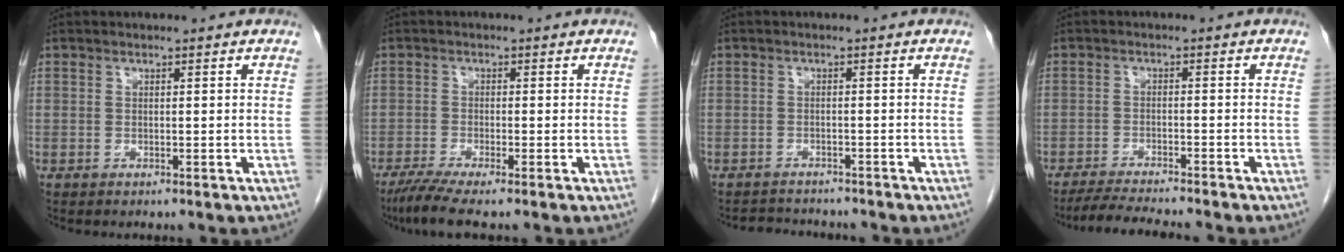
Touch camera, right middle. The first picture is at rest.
{"total": 4.8, "force": [-3.7, -0.2, 3.1], "torque": [-0.062, -0.015, -0.070]}
{"total": 4.8, "force": [-4.6, 1.0, 0.6], "torque": [-0.011, -0.007, -0.069]}
{"total": 7.2, "force": [-6.6, -0.4, 2.9], "torque": [-0.047, -0.019, -0.109]}